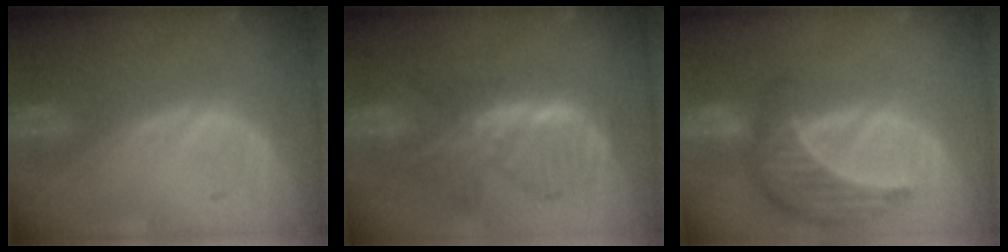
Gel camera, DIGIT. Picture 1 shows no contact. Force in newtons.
{"total": 8.3, "press": 7.2, "slide": 4.0}
{"total": 8.8, "press": 8.0, "slide": 3.7}